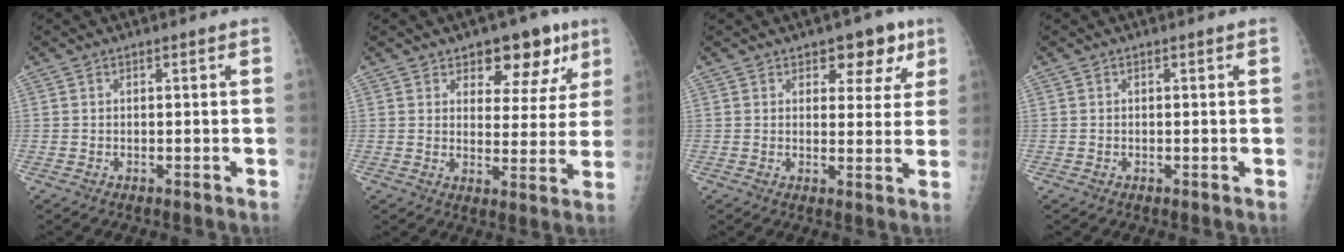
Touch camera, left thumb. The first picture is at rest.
{"total": 10.8, "force": [6.4, 6.1, 6.2], "torque": [-0.029, -0.027, 0.086]}
{"total": 7.1, "force": [4.0, 4.3, 3.9], "torque": [-0.006, -0.015, 0.049]}
{"total": 0.0}